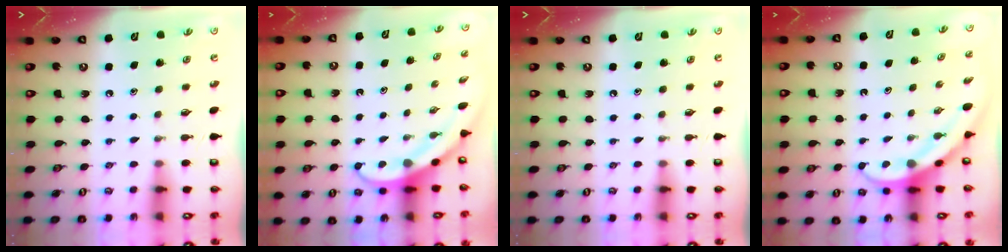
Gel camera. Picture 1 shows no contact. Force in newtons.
{"total": 3.7, "press": 3.7, "slide": 0.3}
{"total": 0.0}
{"total": 4.0, "press": 4.0, "slide": 0.4}